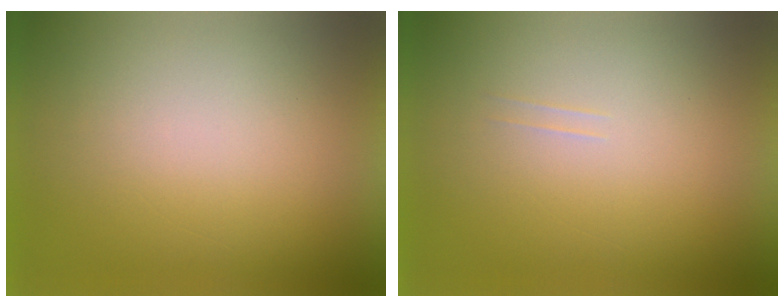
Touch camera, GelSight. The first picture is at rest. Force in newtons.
{"total": 1.1}